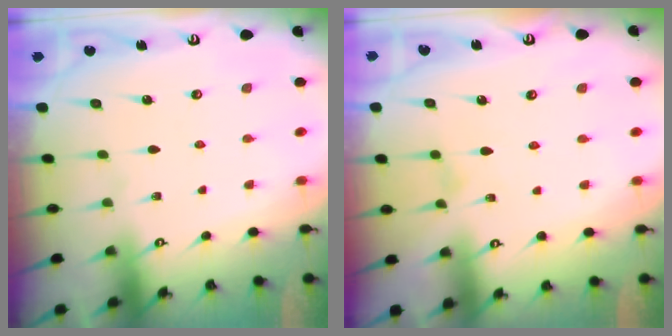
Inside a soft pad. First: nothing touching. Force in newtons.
{"total": 0.0}